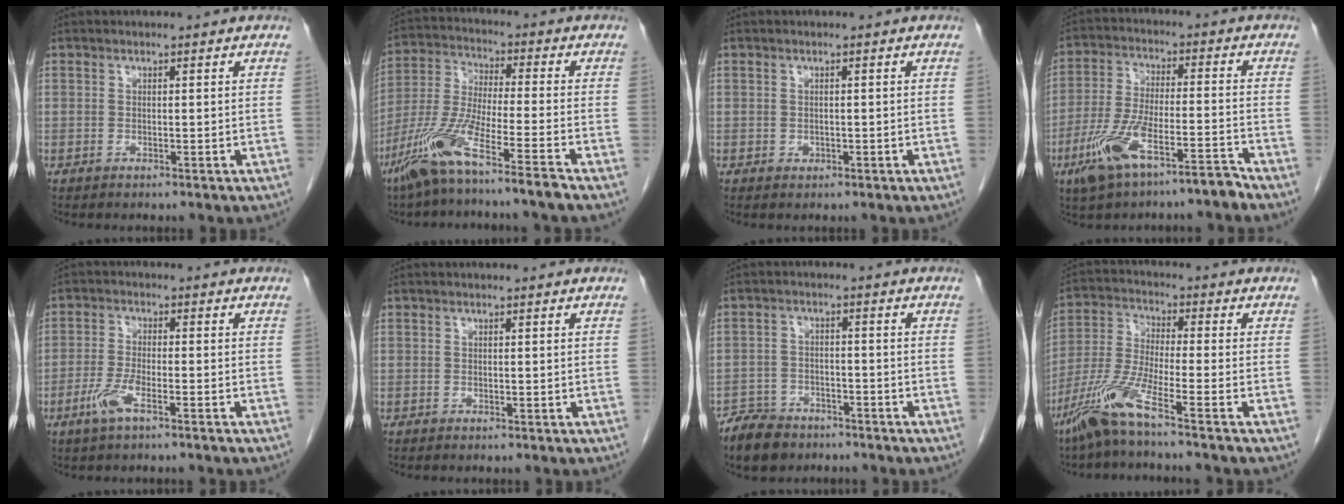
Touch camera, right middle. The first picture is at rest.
{"total": 11.4, "force": [-7.8, -0.8, 8.3], "torque": [-0.178, -0.030, -0.154]}
{"total": 0.7, "force": [-0.2, 0.6, 0.3], "torque": [-0.005, 0.002, -0.002]}
{"total": 10.6, "force": [-7.2, 2.1, 7.5], "torque": [-0.154, 0.000, -0.131]}
{"total": 4.4, "force": [-2.6, 0.7, 3.5], "torque": [-0.080, -0.004, -0.055]}
{"total": 0.0}
{"total": 6.5, "force": [-5.2, 3.5, 1.8], "torque": [-0.041, 0.000, -0.092]}
{"total": 8.6, "force": [-5.9, -0.9, 6.2], "torque": [-0.138, -0.025, -0.125]}